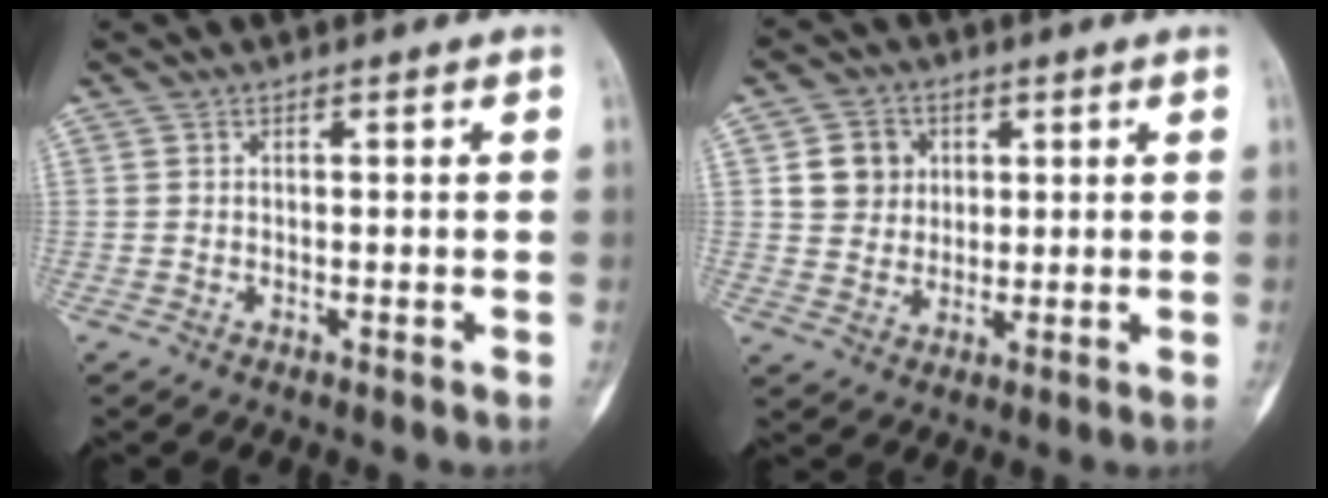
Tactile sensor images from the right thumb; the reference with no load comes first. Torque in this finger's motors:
{"motor_torque": [0.85, 1.10, 0.24, -0.20, 0.05]}